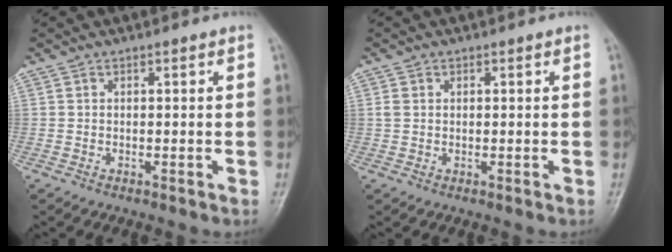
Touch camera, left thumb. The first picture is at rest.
{"total": 1.5, "force": [0.3, 1.3, 0.8], "torque": [-0.018, 0.004, 0.009]}